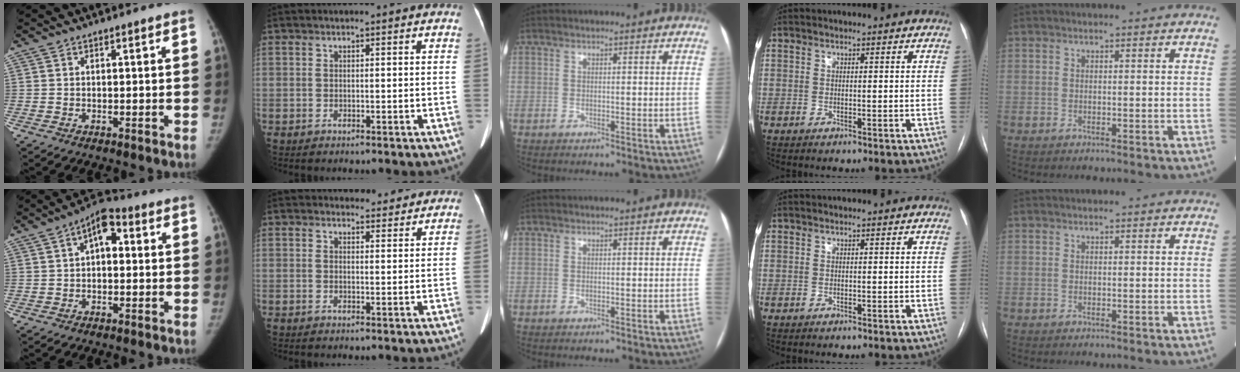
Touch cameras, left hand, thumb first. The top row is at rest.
{"thumb": {"total": 7.3, "force": [1.7, 4.0, 5.9], "torque": [-0.079, 0.020, 0.015]}, "index": {"total": 3.3, "force": [3.1, 1.3, -0.1], "torque": [0.003, -0.001, 0.035]}}